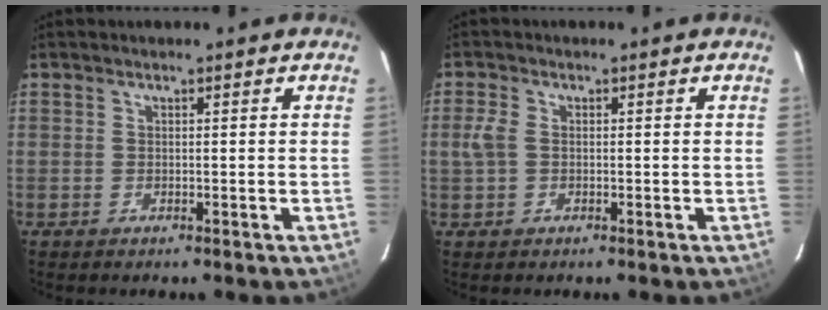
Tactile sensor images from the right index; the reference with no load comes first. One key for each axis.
{"total": 2.9, "fx": -0.2, "fy": 2.0, "fz": 2.1, "tx": -0.051, "ty": 0.005, "tz": -0.005}